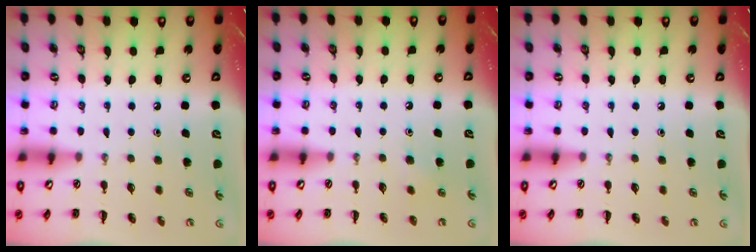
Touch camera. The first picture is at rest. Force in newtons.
{"total": 2.9, "press": 2.6, "slide": 1.3}
{"total": 0.0}